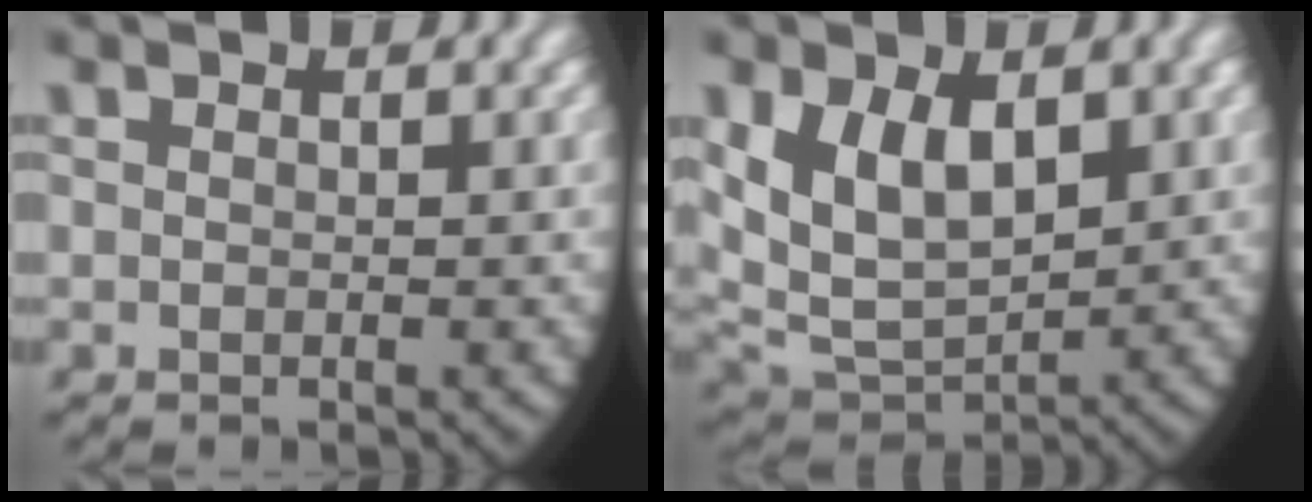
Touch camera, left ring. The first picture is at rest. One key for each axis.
{"total": 10.7, "fx": 0.9, "fy": 8.6, "fz": 6.3, "tx": -0.147, "ty": -0.032, "tz": 0.027}